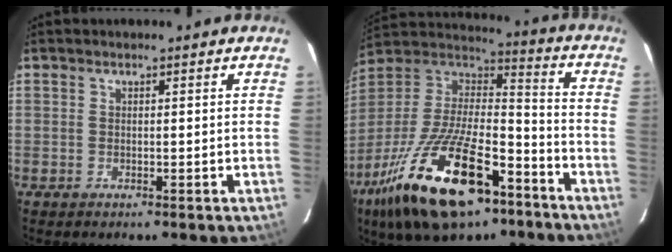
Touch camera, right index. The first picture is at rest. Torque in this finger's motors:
{"motor_torque": [1.13, -1.01, 1.05, 0.21]}